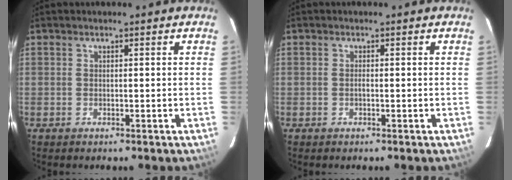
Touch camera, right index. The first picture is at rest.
{"total": 0.6, "force": [-0.3, 0.3, 0.4], "torque": [-0.009, 0.000, -0.004]}